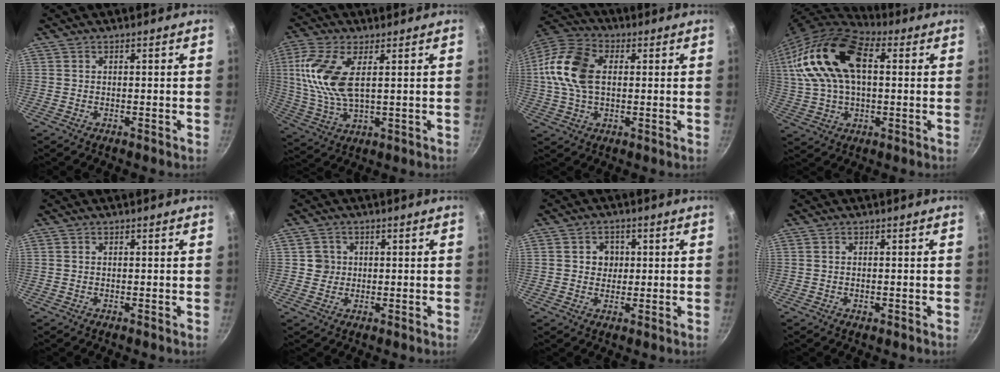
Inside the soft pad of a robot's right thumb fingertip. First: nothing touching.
{"total": 12.5, "force": [2.9, 5.6, 10.8], "torque": [-0.229, 0.000, 0.060]}
{"total": 14.7, "force": [1.7, 9.4, 11.1], "torque": [-0.205, 0.020, 0.015]}
{"total": 19.8, "force": [4.7, 11.5, 15.4], "torque": [-0.283, 0.020, 0.076]}
{"total": 0.0}
{"total": 2.9, "force": [0.3, 2.9, 0.4], "torque": [0.012, 0.008, 0.001]}
{"total": 3.8, "force": [0.5, 3.5, 1.4], "torque": [0.004, 0.000, 0.002]}
{"total": 0.9, "force": [-0.3, 0.5, 0.7], "torque": [-0.012, 0.002, -0.006]}